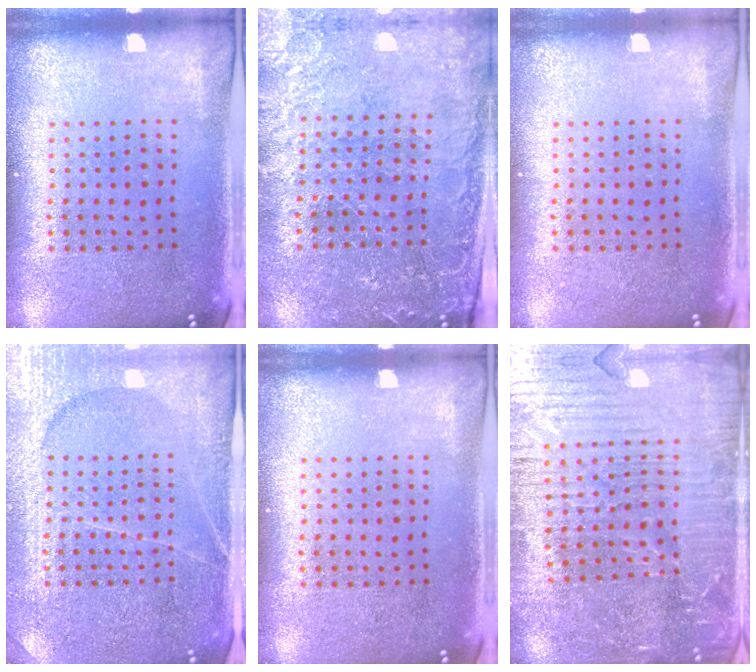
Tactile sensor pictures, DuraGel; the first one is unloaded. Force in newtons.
{"total": 1.0, "press": 0.9, "slide": 0.3}
{"total": 0.0}
{"total": 3.8, "press": 3.7, "slide": 1.1}
{"total": 0.0}
{"total": 4.1, "press": 3.9, "slide": 1.1}